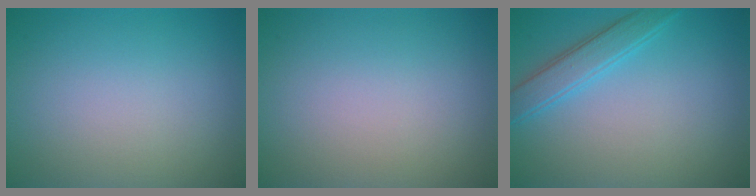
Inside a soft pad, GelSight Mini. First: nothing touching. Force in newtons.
{"total": 0.0}
{"total": 2.8, "press": 2.8, "slide": 0.2}